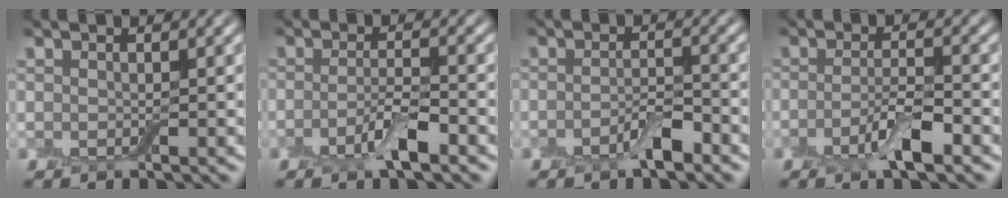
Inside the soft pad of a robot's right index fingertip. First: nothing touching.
{"total": 3.4, "force": [-1.7, 0.8, 2.8], "torque": [-0.054, 0.004, -0.039]}
{"total": 2.6, "force": [-1.5, 0.8, 2.0], "torque": [-0.036, 0.003, -0.030]}
{"total": 3.7, "force": [-1.8, 1.0, 3.1], "torque": [-0.060, 0.003, -0.039]}